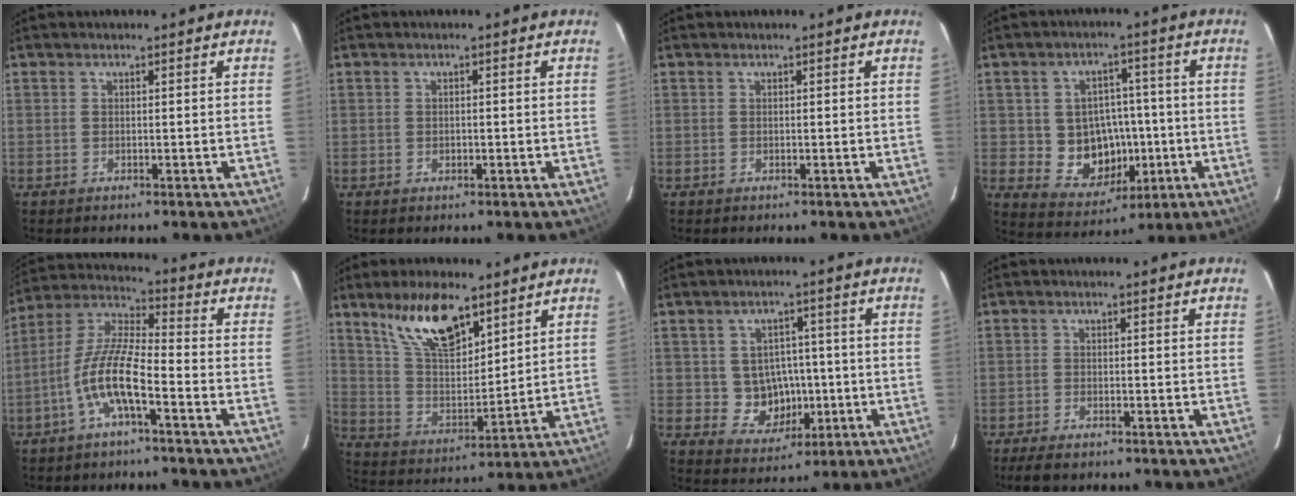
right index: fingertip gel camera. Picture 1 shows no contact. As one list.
[{"total": 0.9, "force": [-0.2, 0.8, 0.4], "torque": [-0.005, 0.001, -0.003]}, {"total": 0.0}, {"total": 10.7, "force": [-1.4, 9.5, 4.8], "torque": [-0.101, 0.012, -0.002]}, {"total": 10.2, "force": [-4.6, 2.1, 8.8], "torque": [-0.193, 0.009, -0.091]}, {"total": 14.2, "force": [9.4, 5.3, 9.3], "torque": [-0.168, 0.010, 0.184]}, {"total": 7.5, "force": [-0.8, 7.0, 2.5], "torque": [-0.058, 0.017, 0.008]}, {"total": 4.1, "force": [-3.3, 1.2, 2.0], "torque": [-0.055, -0.014, -0.059]}]